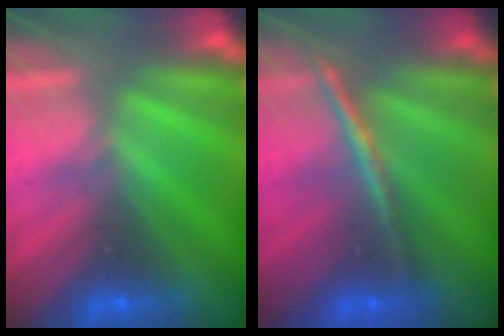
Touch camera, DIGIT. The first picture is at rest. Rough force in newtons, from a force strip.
{"total": 1.9}